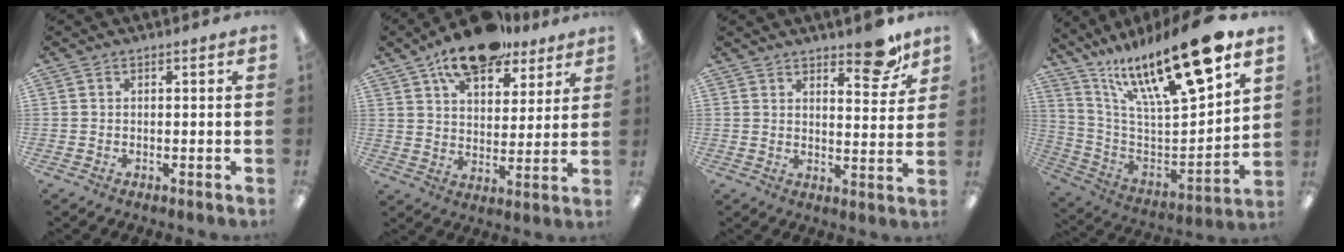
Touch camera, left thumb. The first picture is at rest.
{"total": 14.1, "force": [10.7, 6.2, 6.8], "torque": [-0.110, -0.053, 0.190]}
{"total": 12.2, "force": [9.0, 3.6, 7.3], "torque": [-0.076, -0.064, 0.145]}
{"total": 22.4, "force": [14.7, 5.7, 15.9], "torque": [-0.251, -0.092, 0.243]}